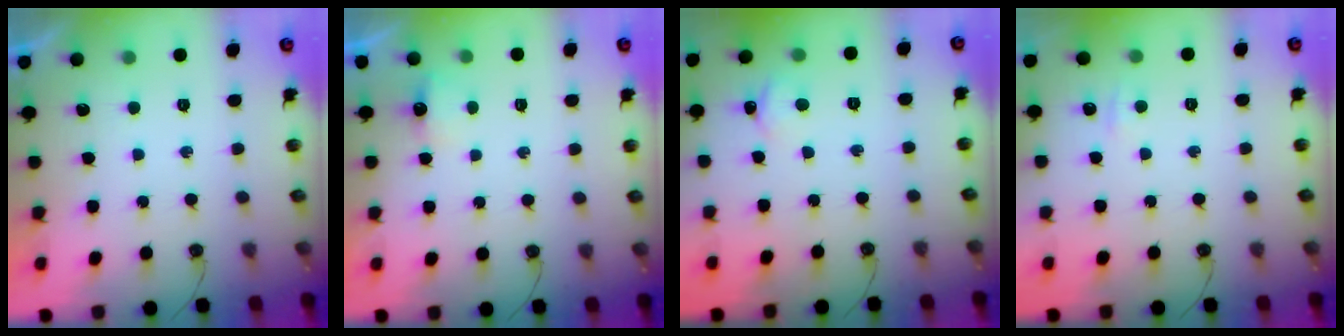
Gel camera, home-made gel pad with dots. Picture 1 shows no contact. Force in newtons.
{"total": 2.9, "press": 2.9, "slide": 0.3}
{"total": 3.6, "press": 3.5, "slide": 0.5}
{"total": 3.6, "press": 3.6, "slide": 0.5}